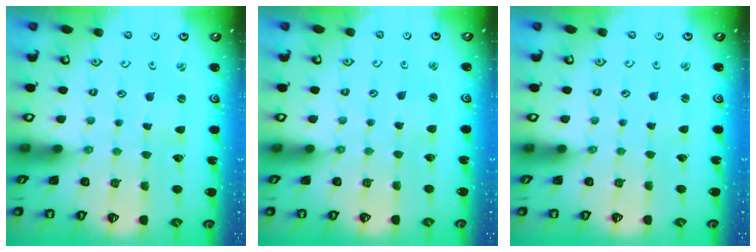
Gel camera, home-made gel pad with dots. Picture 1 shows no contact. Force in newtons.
{"total": 2.7, "press": 2.6, "slide": 0.4}
{"total": 1.0, "press": 1.0, "slide": 0.2}